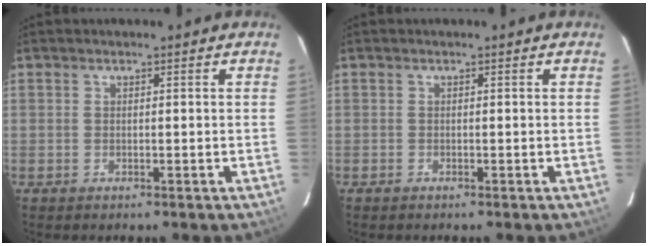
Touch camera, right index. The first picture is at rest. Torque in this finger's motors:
{"motor_torque": [-0.01, -0.01, 0.00, -0.02]}